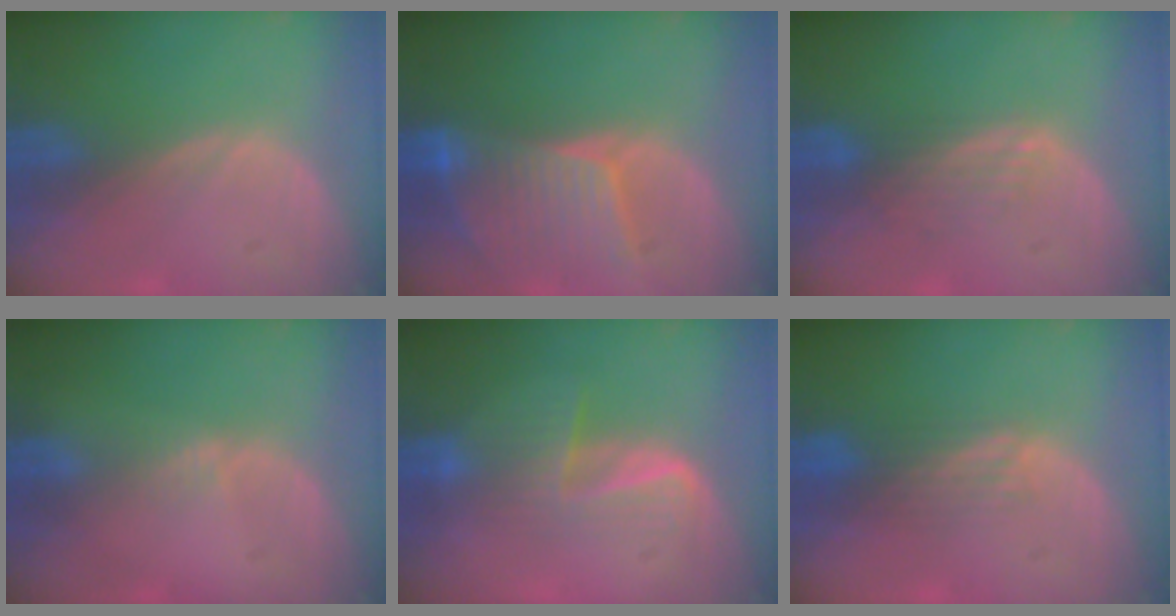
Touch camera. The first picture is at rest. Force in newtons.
{"total": 8.6, "press": 7.7, "slide": 3.8}
{"total": 3.5, "press": 2.9, "slide": 2.1}
{"total": 0.8, "press": 0.8, "slide": 0.2}
{"total": 6.3, "press": 5.5, "slide": 3.1}
{"total": 4.0, "press": 3.3, "slide": 2.3}